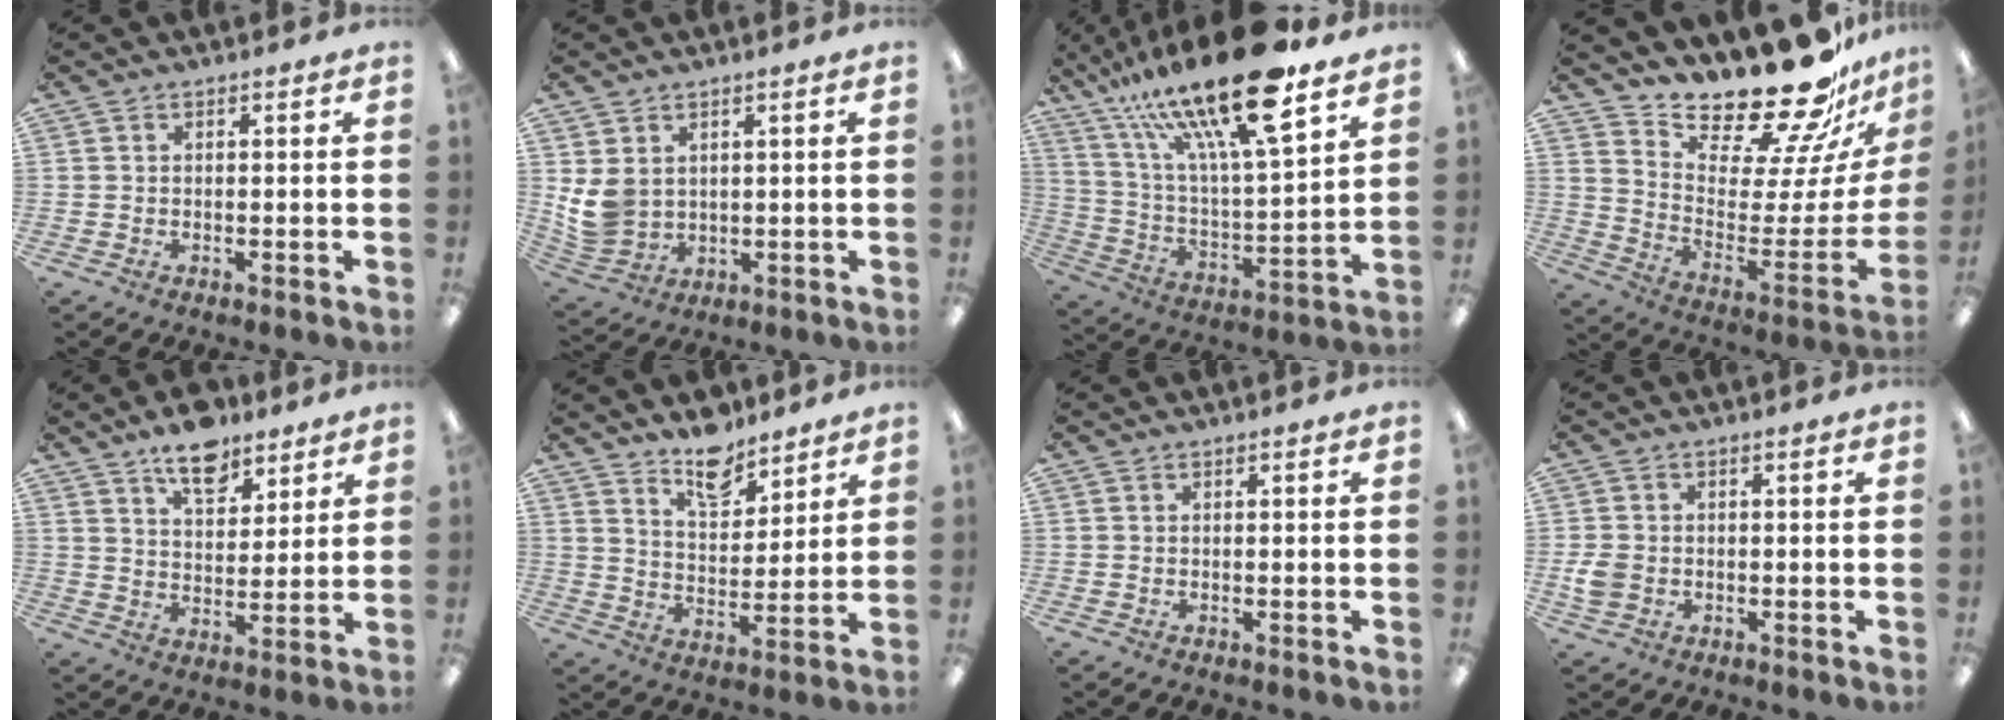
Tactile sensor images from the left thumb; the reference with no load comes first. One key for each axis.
{"total": 7.2, "fx": 2.3, "fy": 5.9, "fz": 3.4, "tx": -0.084, "ty": -0.009, "tz": 0.048}
{"total": 25.1, "fx": 17.5, "fy": 6.3, "fz": 16.9, "tx": -0.297, "ty": -0.105, "tz": 0.287}
{"total": 23.6, "fx": 20.2, "fy": 6.5, "fz": 10.4, "tx": -0.145, "ty": -0.169, "tz": 0.341}
{"total": 10.6, "fx": 7.9, "fy": 5.2, "fz": 4.8, "tx": -0.060, "ty": -0.045, "tz": 0.138}
{"total": 10.4, "fx": 8.8, "fy": 4.4, "fz": 3.3, "tx": -0.045, "ty": -0.059, "tz": 0.162}
{"total": 0.0}
{"total": 4.0, "fx": -0.5, "fy": 3.3, "fz": 2.2, "tx": -0.035, "ty": 0.003, "tz": -0.010}